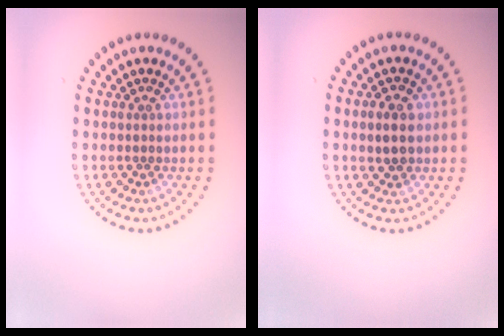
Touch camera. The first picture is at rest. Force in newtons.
{"total": 2.3, "press": 2.3, "slide": 0.3}